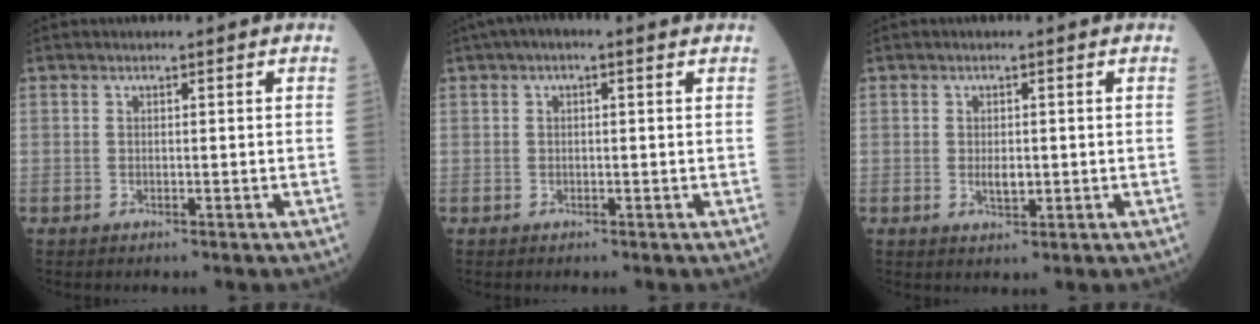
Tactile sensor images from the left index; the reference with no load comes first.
{"total": 3.2, "force": [1.8, 0.8, 2.5], "torque": [-0.044, 0.026, 0.023]}
{"total": 2.3, "force": [-0.1, 1.0, 2.0], "torque": [-0.040, -0.003, 0.001]}